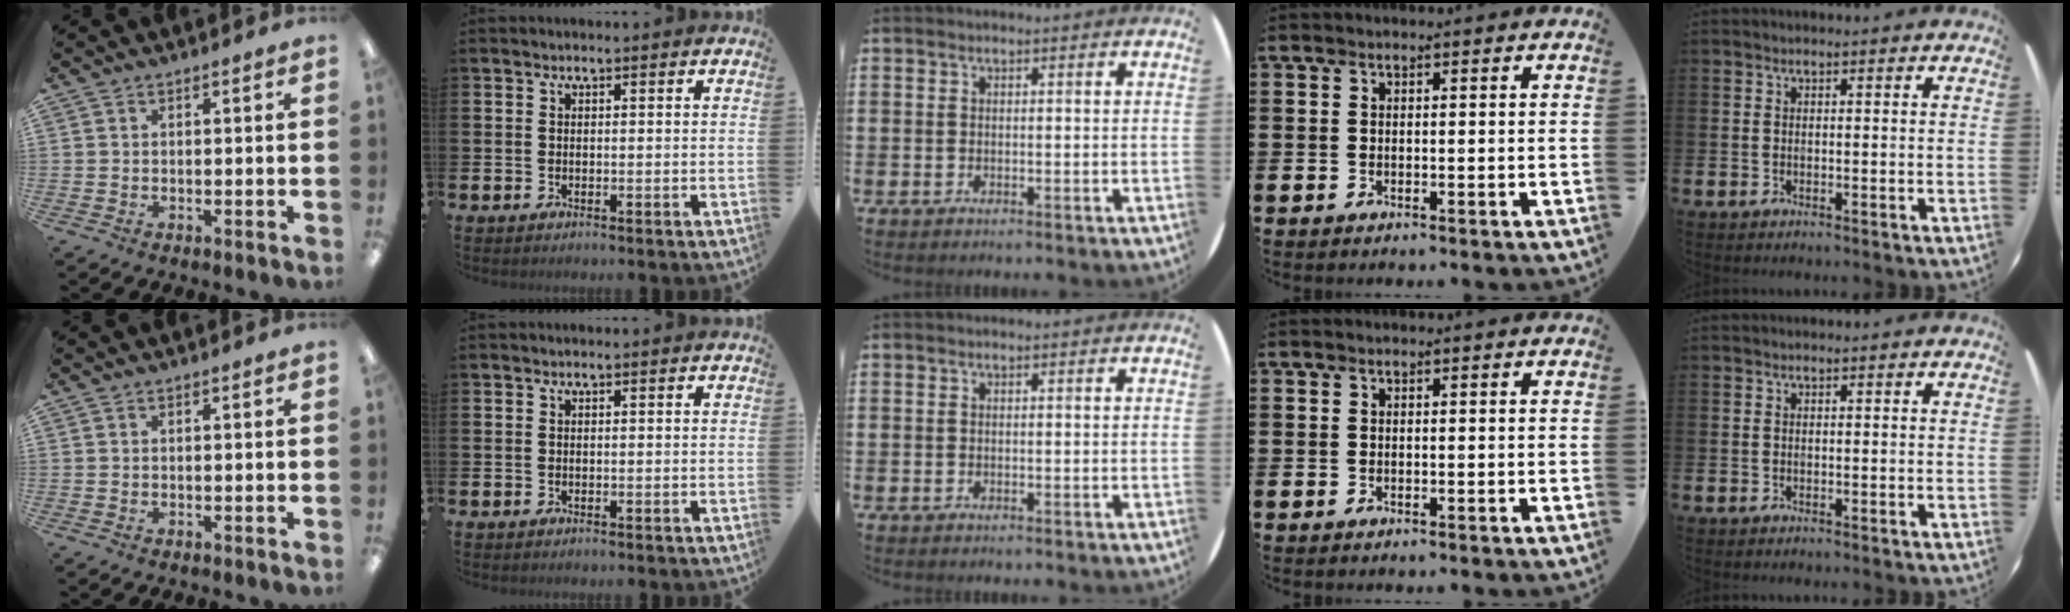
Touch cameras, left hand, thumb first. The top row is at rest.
{}